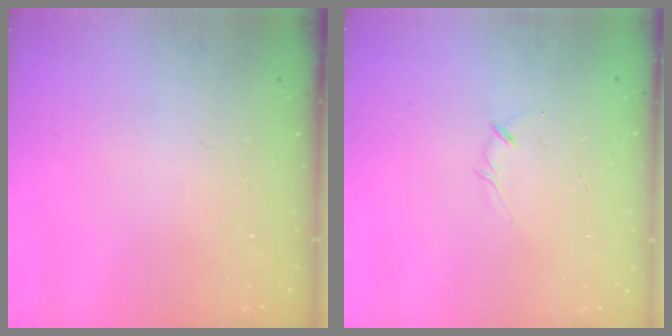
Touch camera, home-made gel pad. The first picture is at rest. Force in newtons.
{"total": 2.4, "press": 2.3, "slide": 0.5}